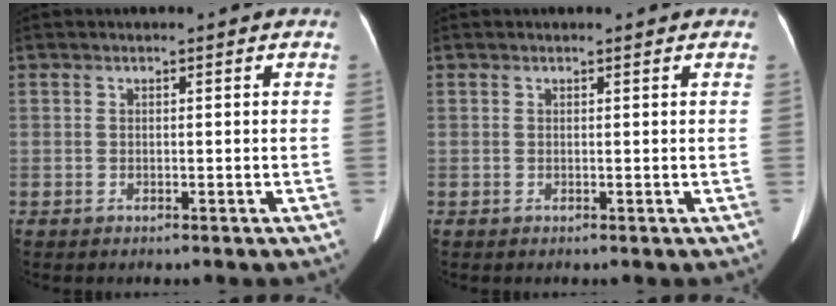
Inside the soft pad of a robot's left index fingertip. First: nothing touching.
{"total": 1.0, "force": [1.0, 0.2, 0.3], "torque": [-0.012, 0.008, 0.009]}